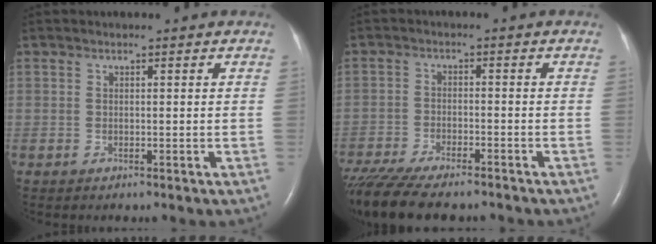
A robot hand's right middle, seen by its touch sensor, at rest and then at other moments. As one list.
[{"total": 13.1, "force": [-11.0, 2.7, 6.5], "torque": [-0.116, -0.020, -0.173]}]